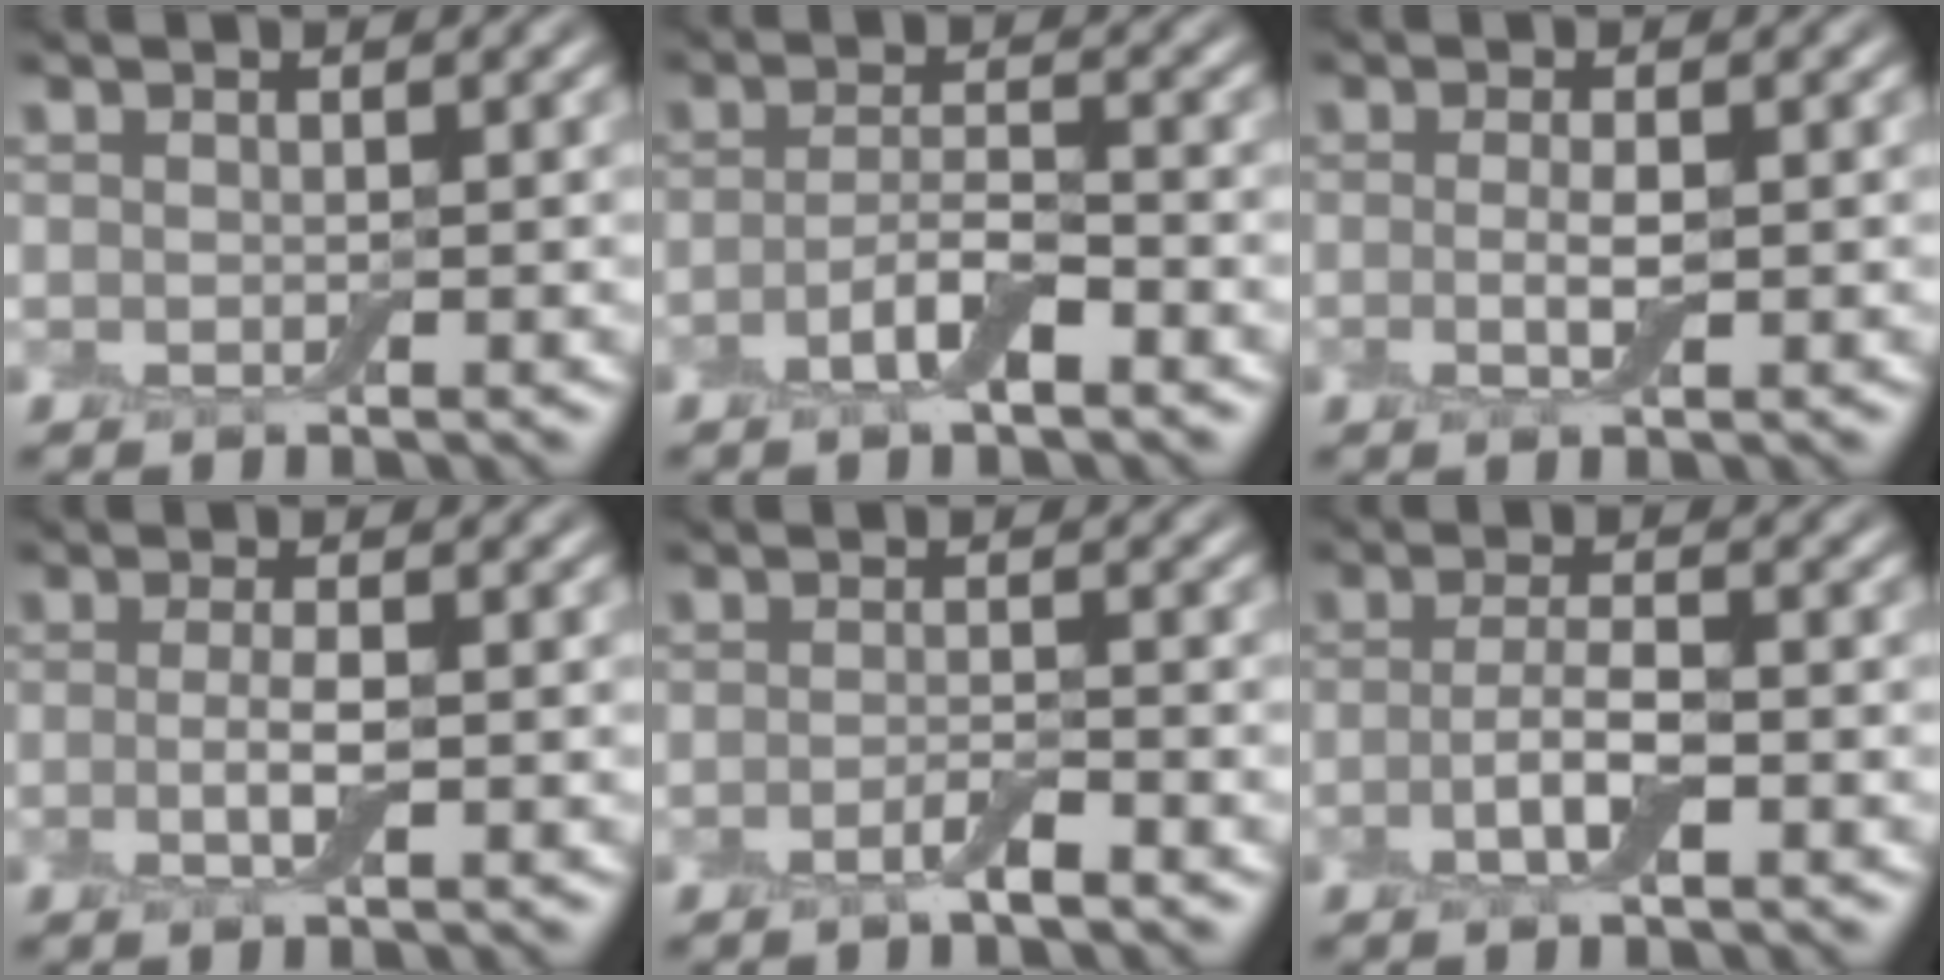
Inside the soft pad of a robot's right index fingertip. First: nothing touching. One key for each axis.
{"total": 3.2, "fx": -1.5, "fy": 0.9, "fz": 2.7, "tx": -0.055, "ty": 0.005, "tz": -0.035}
{"total": 1.9, "fx": -0.2, "fy": 0.5, "fz": 1.8, "tx": -0.039, "ty": -0.006, "tz": -0.007}
{"total": 2.2, "fx": -0.3, "fy": 0.5, "fz": 2.1, "tx": -0.045, "ty": -0.005, "tz": -0.010}
{"total": 1.8, "fx": -1.0, "fy": 0.3, "fz": 1.5, "tx": -0.027, "ty": -0.001, "tz": -0.021}
{"total": 2.9, "fx": -0.9, "fy": 0.8, "fz": 2.7, "tx": -0.054, "ty": 0.001, "tz": -0.022}